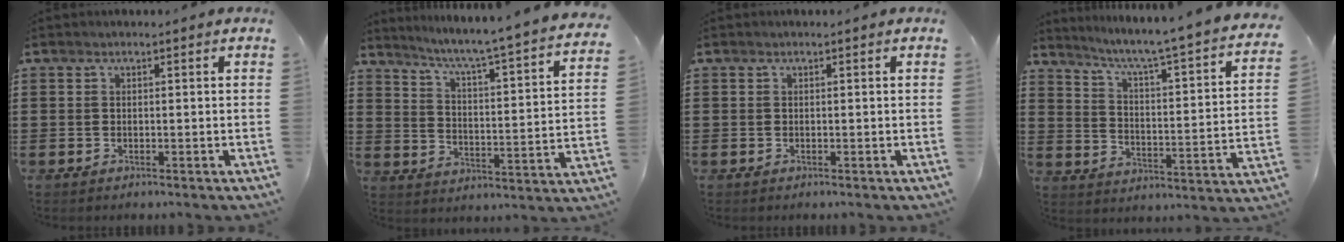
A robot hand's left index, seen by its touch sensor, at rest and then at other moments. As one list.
[{"total": 4.5, "force": [3.7, -1.2, 2.3], "torque": [-0.064, -0.048, 0.045]}, {"total": 0.0}, {"total": 4.4, "force": [3.3, -0.8, 2.7], "torque": [-0.071, -0.045, 0.039]}]